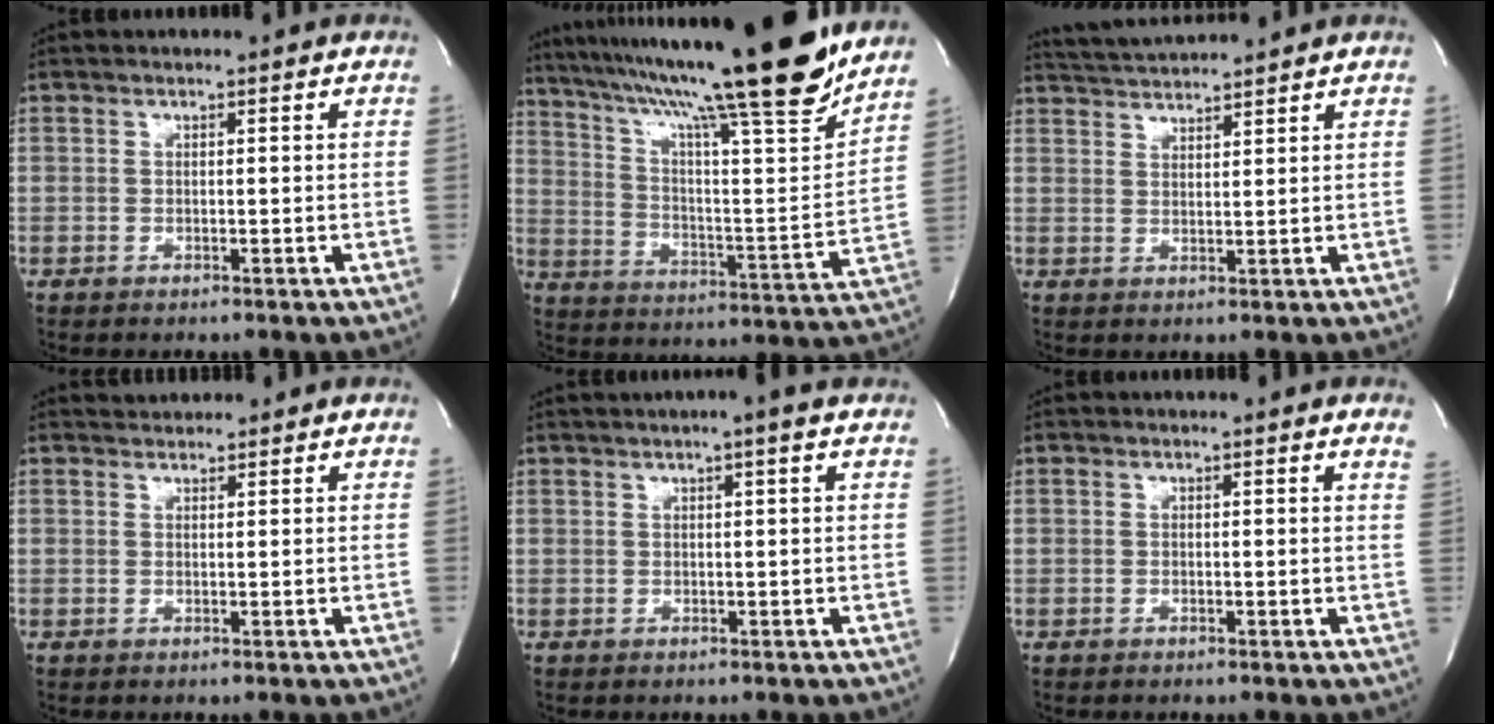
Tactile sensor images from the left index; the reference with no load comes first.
{"total": 27.5, "force": [21.9, 1.1, 16.6], "torque": [-0.288, -0.026, 0.326]}
{"total": 5.6, "force": [5.5, -0.8, 0.9], "torque": [-0.026, 0.020, 0.099]}
{"total": 2.1, "force": [2.0, 0.8, 0.0], "torque": [-0.003, 0.017, 0.030]}
{"total": 3.6, "force": [2.6, -0.3, 2.5], "torque": [-0.040, 0.016, 0.038]}
{"total": 1.6, "force": [1.4, 0.0, 0.6], "torque": [-0.014, -0.006, 0.003]}